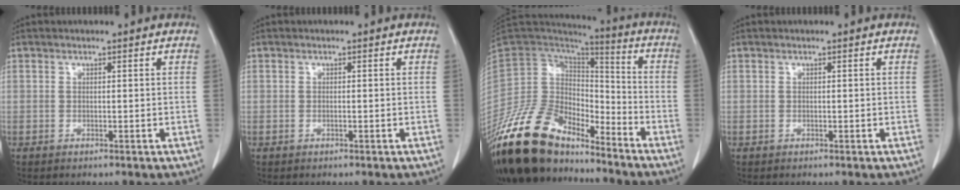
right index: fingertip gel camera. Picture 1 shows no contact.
{"total": 0.0}
{"total": 18.5, "force": [-15.3, 7.2, 7.6], "torque": [-0.139, 0.037, -0.280]}
{"total": 0.0}